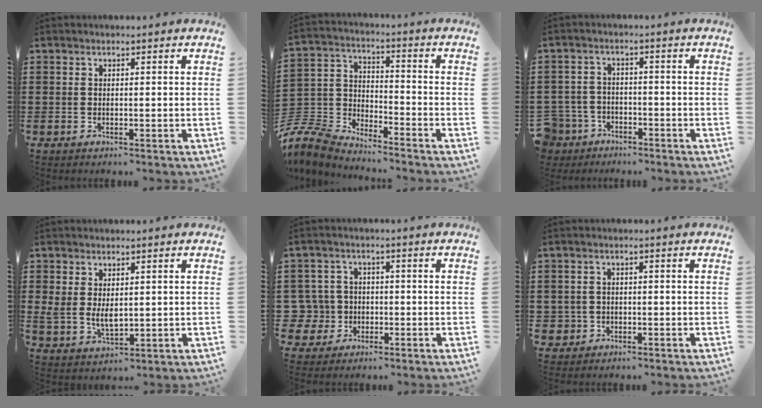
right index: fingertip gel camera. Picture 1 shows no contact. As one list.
[{"total": 7.4, "force": [-7.1, 1.6, 1.3], "torque": [-0.065, -0.005, -0.153]}, {"total": 3.8, "force": [-3.1, 2.1, 0.5], "torque": [-0.039, -0.001, -0.071]}, {"total": 3.9, "force": [0.9, 2.3, 3.0], "torque": [-0.070, 0.001, 0.016]}, {"total": 5.2, "force": [-1.1, 5.0, 1.1], "torque": [-0.061, 0.006, -0.027]}, {"total": 1.8, "force": [-0.8, 1.6, 0.1], "torque": [-0.010, 0.003, -0.021]}]